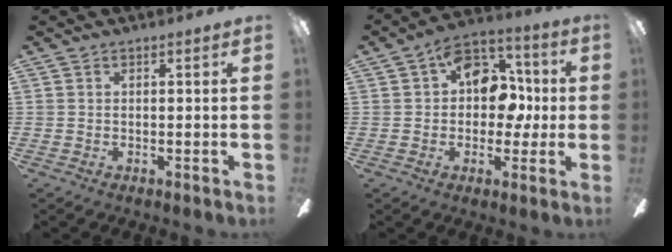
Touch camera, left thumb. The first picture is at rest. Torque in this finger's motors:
{"motor_torque": [0.99, 1.11, 0.03, -0.04, 0.08]}